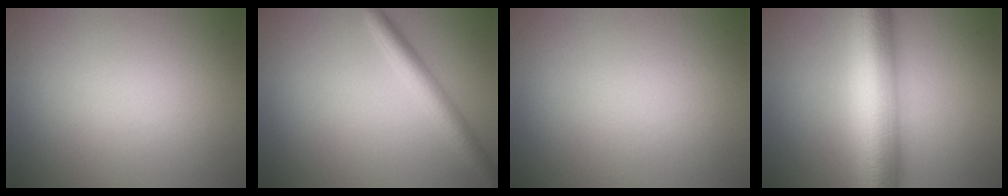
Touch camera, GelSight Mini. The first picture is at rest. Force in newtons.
{"total": 3.4, "press": 3.4, "slide": 0.1}
{"total": 0.0}
{"total": 9.8, "press": 9.8, "slide": 0.2}